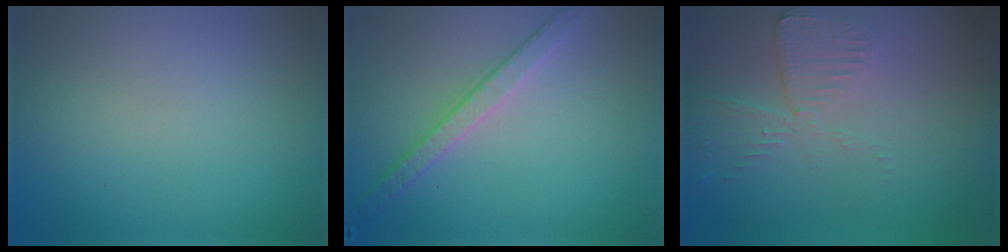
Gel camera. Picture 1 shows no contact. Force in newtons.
{"total": 3.4, "press": 3.0, "slide": 1.7}
{"total": 2.9, "press": 2.8, "slide": 0.6}